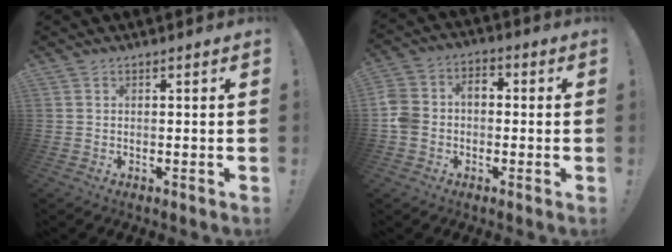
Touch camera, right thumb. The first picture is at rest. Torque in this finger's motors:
{"motor_torque": [1.51, 1.31, 0.76, -0.32, 0.02]}